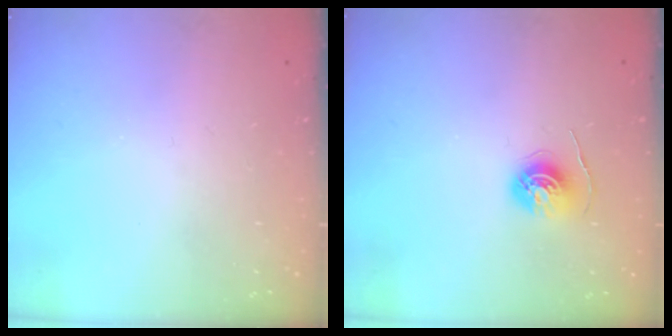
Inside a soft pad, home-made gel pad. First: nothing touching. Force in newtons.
{"total": 5.7, "press": 5.7, "slide": 0.5}